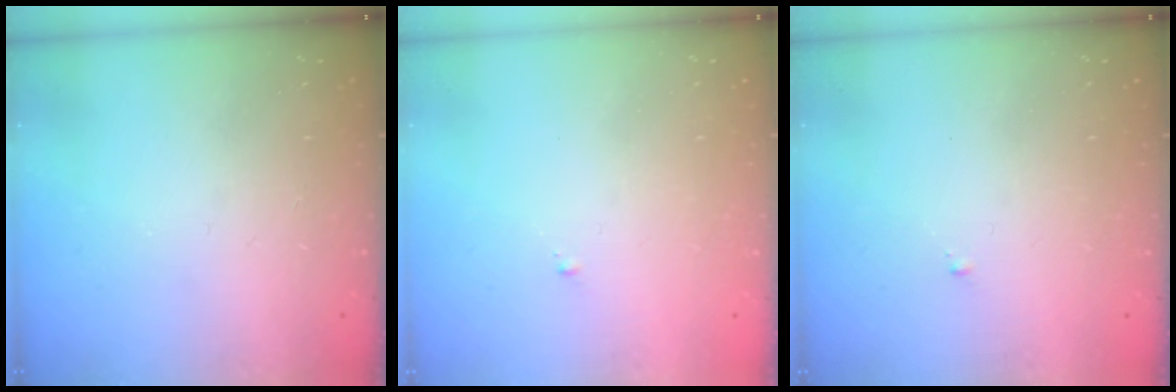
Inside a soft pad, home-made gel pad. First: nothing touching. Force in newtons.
{"total": 0.6, "press": 0.6, "slide": 0.2}
{"total": 0.6, "press": 0.6, "slide": 0.2}